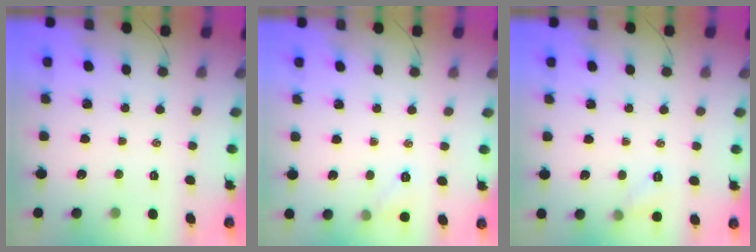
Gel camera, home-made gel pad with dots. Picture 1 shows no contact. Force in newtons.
{"total": 5.6, "press": 5.4, "slide": 1.6}
{"total": 6.2, "press": 6.0, "slide": 1.7}